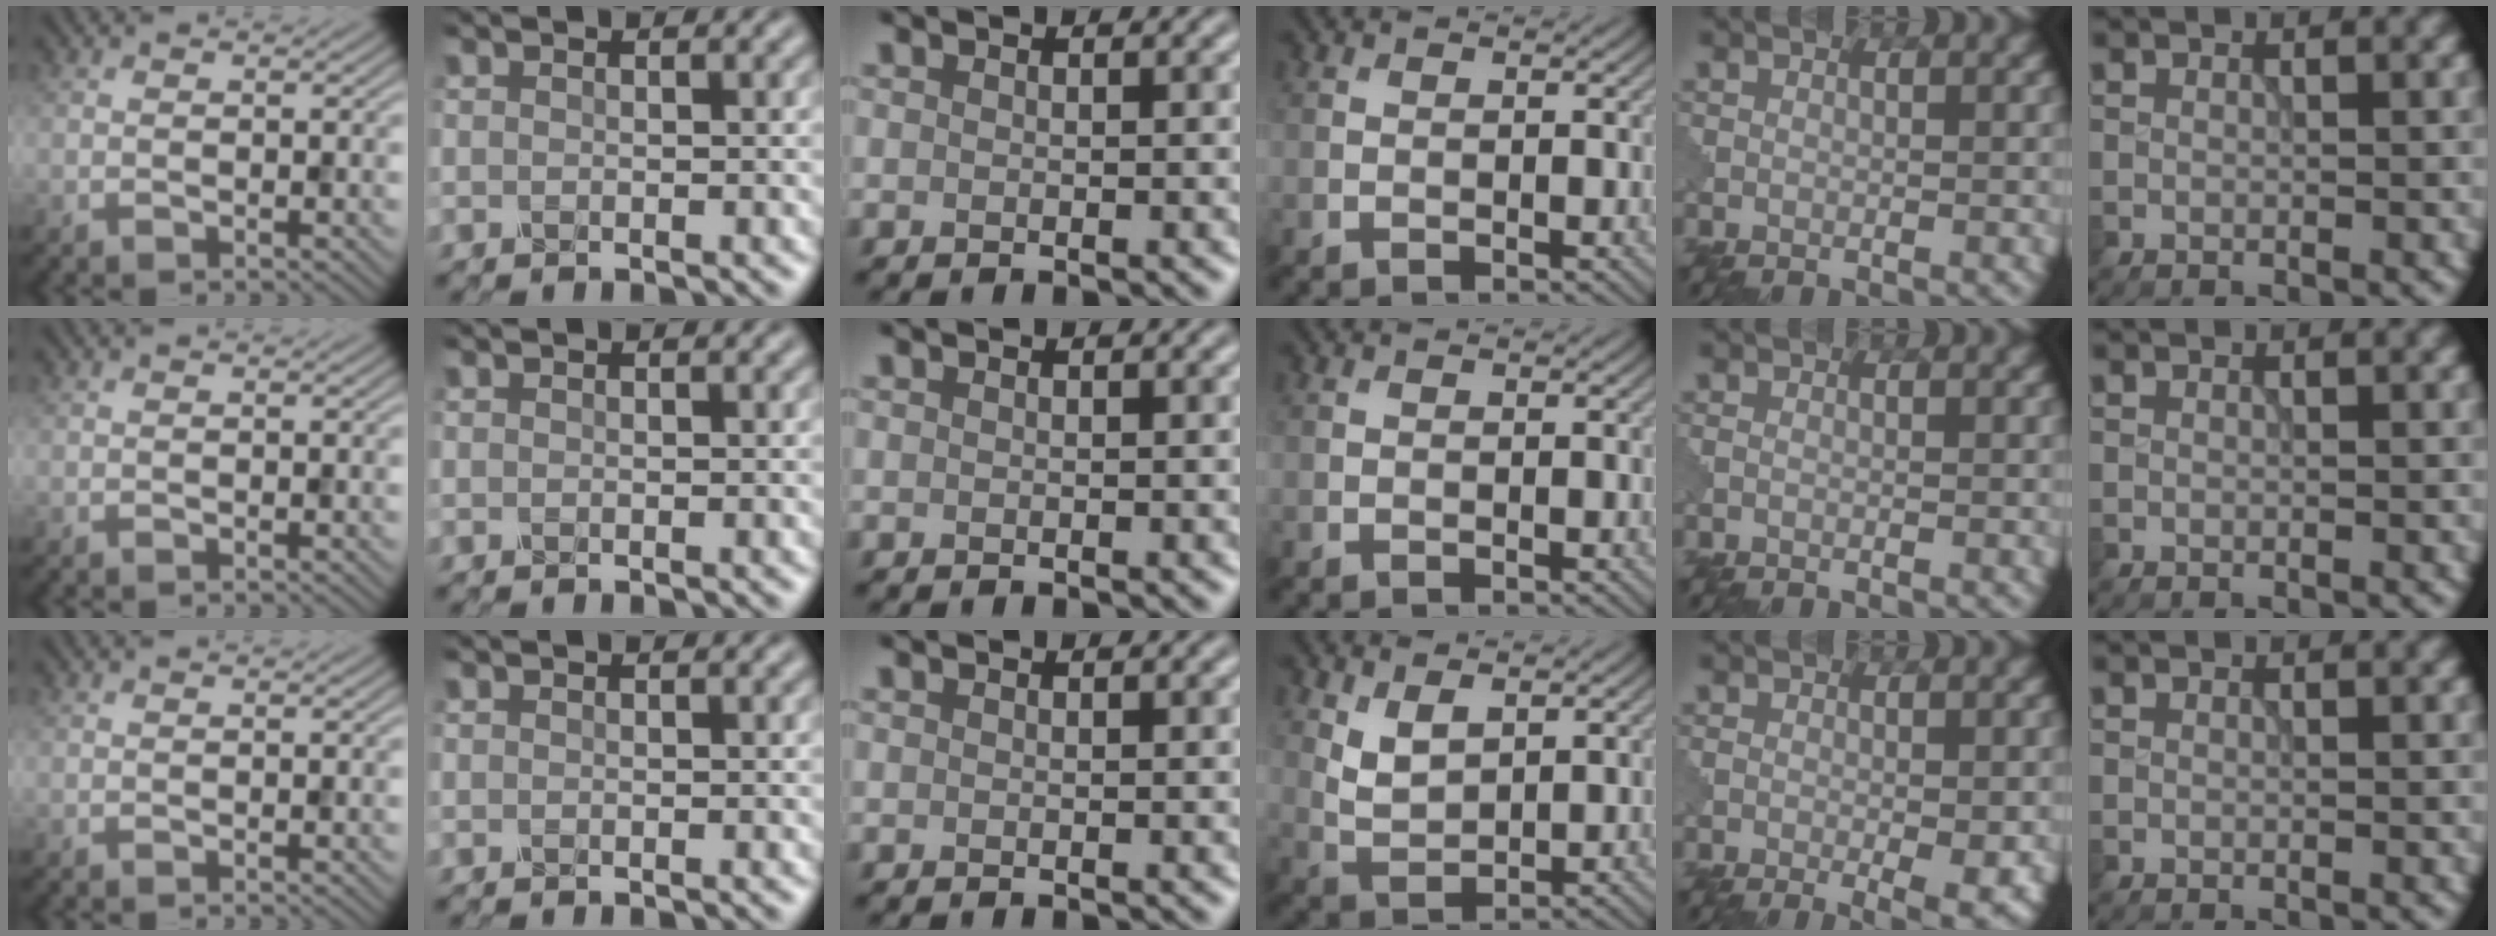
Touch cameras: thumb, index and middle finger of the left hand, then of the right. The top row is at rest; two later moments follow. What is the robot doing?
{"motion": "wrap", "object": "tissue paper"}